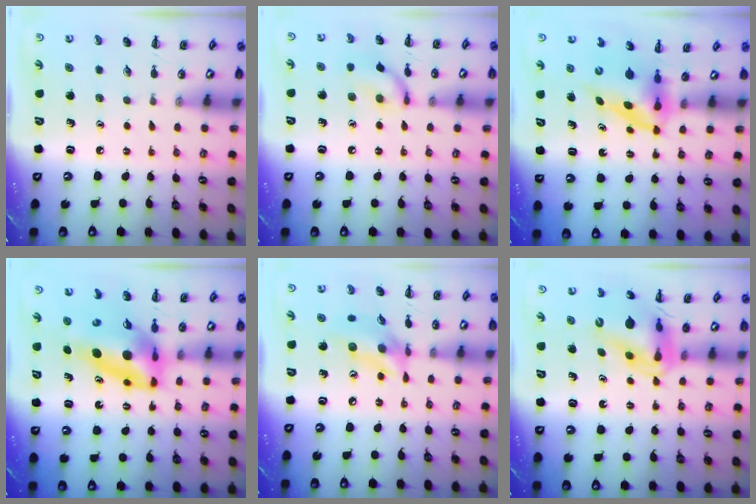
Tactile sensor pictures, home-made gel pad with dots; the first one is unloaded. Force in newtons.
{"total": 10.1, "press": 10.1, "slide": 0.5}
{"total": 3.7, "press": 3.7, "slide": 0.6}
{"total": 10.0, "press": 9.6, "slide": 3.0}
{"total": 12.5, "press": 12.3, "slide": 2.6}
{"total": 12.8, "press": 12.0, "slide": 4.3}